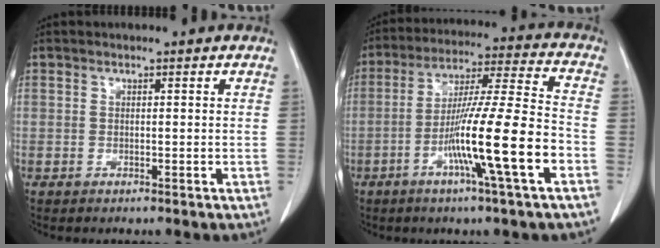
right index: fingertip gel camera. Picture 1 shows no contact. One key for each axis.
{"total": 15.6, "fx": -5.7, "fy": -0.9, "fz": 14.5, "tx": -0.260, "ty": -0.009, "tz": -0.104}